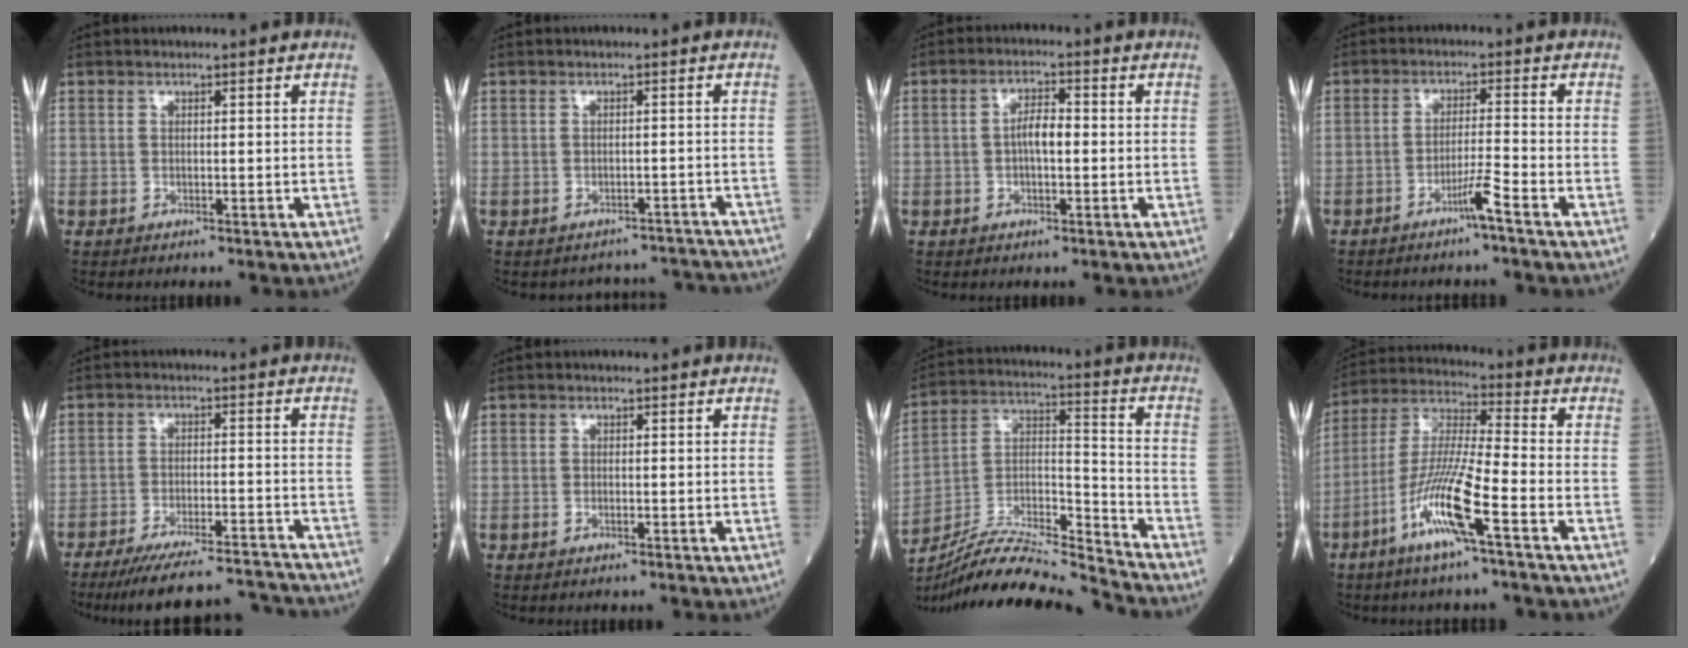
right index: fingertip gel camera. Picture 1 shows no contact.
{"total": 7.3, "force": [-7.1, 1.8, -0.8], "torque": [0.017, 0.030, -0.070]}
{"total": 3.7, "force": [-0.3, 1.2, 3.5], "torque": [-0.065, 0.011, -0.007]}
{"total": 3.9, "force": [-2.6, -0.9, 2.7], "torque": [-0.053, -0.005, -0.051]}
{"total": 17.9, "force": [-17.0, 0.9, 5.6], "torque": [-0.079, -0.009, -0.236]}
{"total": 0.6, "force": [-0.3, 0.2, 0.5], "torque": [-0.013, -0.001, -0.004]}
{"total": 17.4, "force": [-16.6, -0.8, 5.2], "torque": [-0.092, 0.021, -0.294]}
{"total": 12.2, "force": [-5.8, 0.0, 10.8], "torque": [-0.224, -0.010, -0.119]}